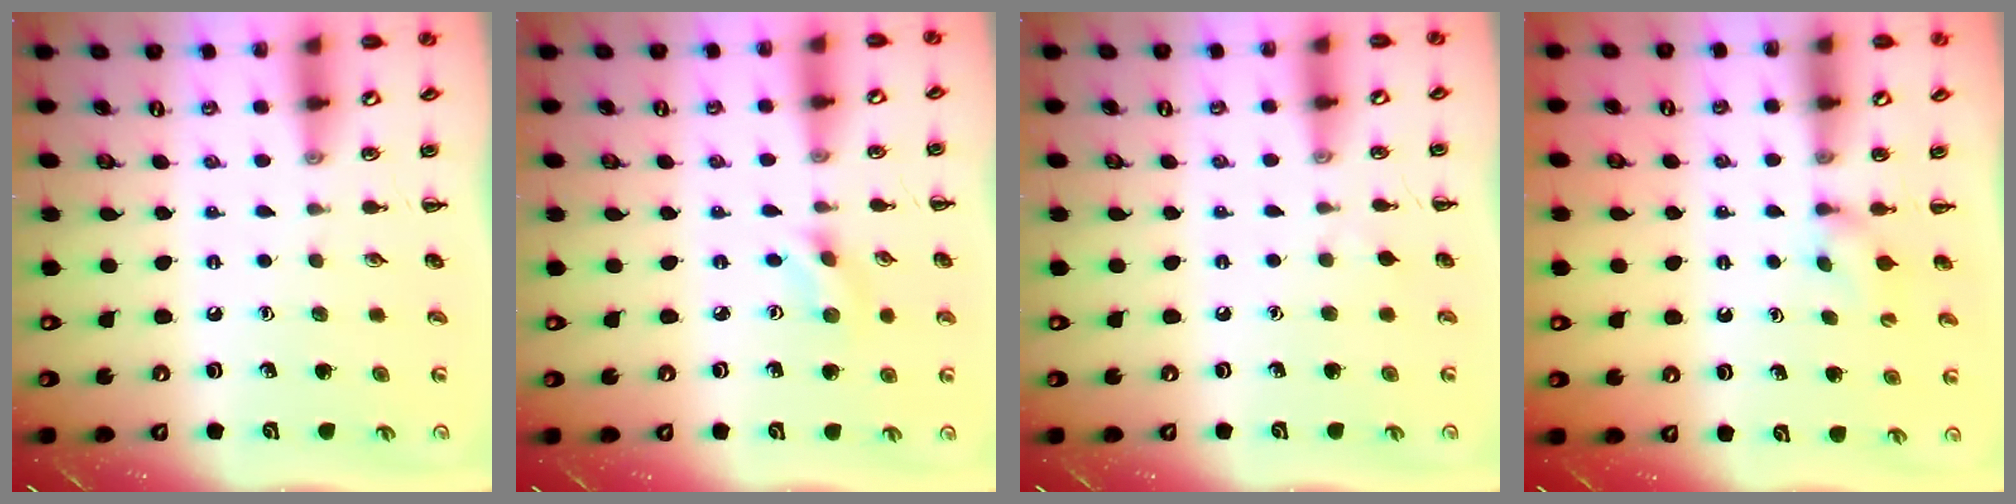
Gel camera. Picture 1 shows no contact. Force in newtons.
{"total": 2.6, "press": 2.4, "slide": 1.0}
{"total": 2.4, "press": 2.3, "slide": 0.9}
{"total": 2.7, "press": 2.4, "slide": 1.2}